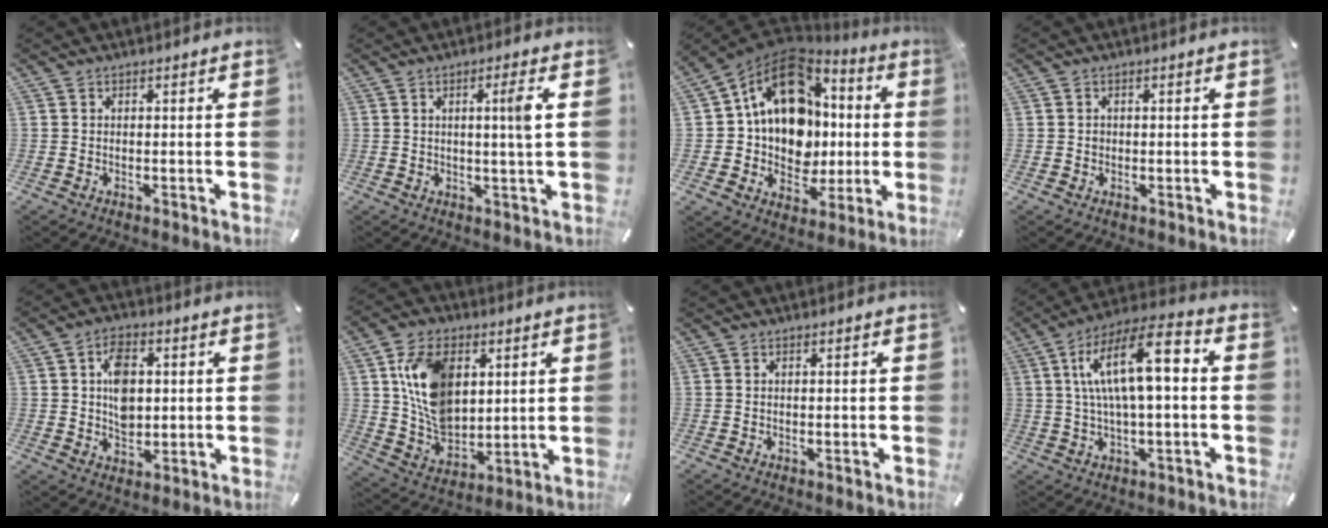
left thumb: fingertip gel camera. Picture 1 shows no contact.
{"total": 5.0, "force": [1.0, -0.4, 4.9], "torque": [-0.087, -0.009, 0.009]}
{"total": 18.5, "force": [4.5, 14.3, 10.9], "torque": [-0.200, -0.024, 0.085]}
{"total": 0.8, "force": [-0.1, 0.7, 0.2], "torque": [-0.003, 0.006, -0.003]}
{"total": 8.0, "force": [1.2, 5.7, 5.5], "torque": [-0.072, -0.001, 0.018]}
{"total": 15.1, "force": [4.5, 10.6, 9.7], "torque": [-0.197, -0.001, 0.086]}
{"total": 0.0}
{"total": 14.9, "force": [3.0, 5.5, 13.5], "torque": [-0.243, 0.002, 0.050]}